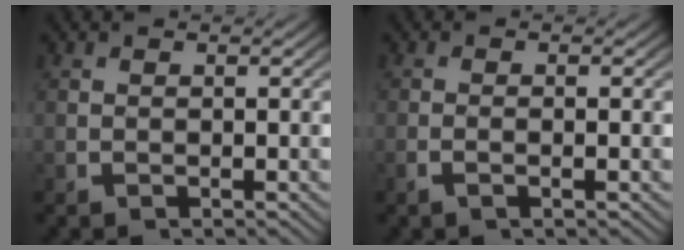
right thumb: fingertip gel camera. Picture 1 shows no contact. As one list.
[{"total": 1.1, "force": [-0.5, 0.1, 0.9], "torque": [-0.023, 0.000, -0.011]}]